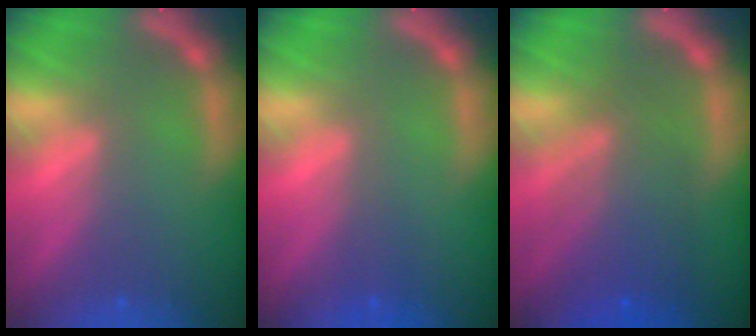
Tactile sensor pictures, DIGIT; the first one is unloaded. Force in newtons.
{"total": 1.0}
{"total": 6.5}